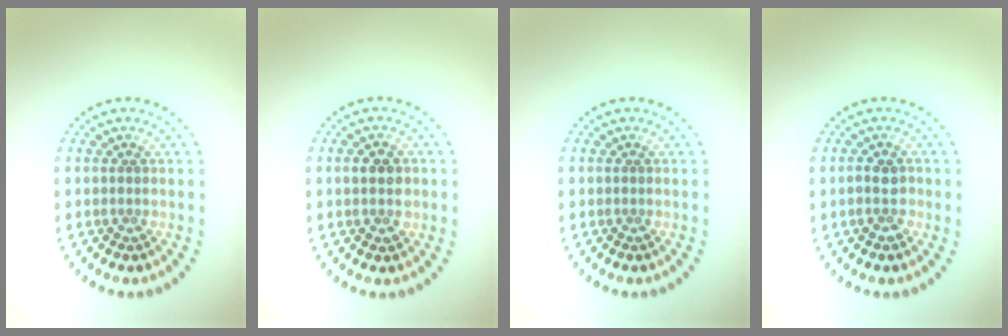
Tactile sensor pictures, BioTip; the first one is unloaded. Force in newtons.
{"total": 2.7, "press": 2.7, "slide": 0.2}
{"total": 0.0}
{"total": 1.8, "press": 1.7, "slide": 0.7}